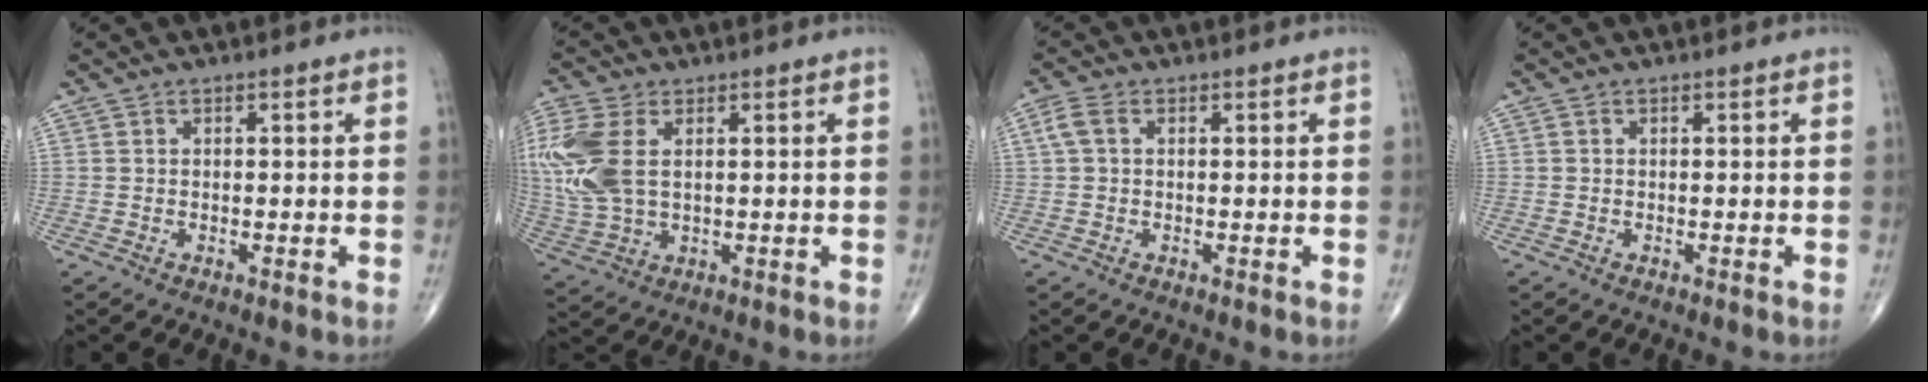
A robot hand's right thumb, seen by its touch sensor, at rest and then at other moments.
{"total": 13.9, "force": [2.9, 8.3, 10.8], "torque": [-0.279, 0.001, 0.063]}
{"total": 2.9, "force": [0.6, 1.8, 2.2], "torque": [-0.059, 0.013, 0.011]}
{"total": 0.0}